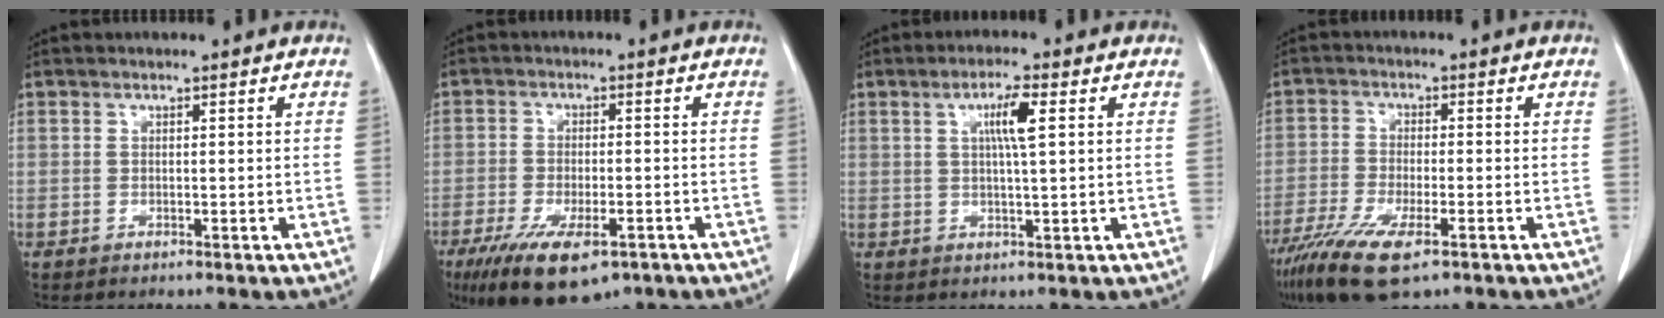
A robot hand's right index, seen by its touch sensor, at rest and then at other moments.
{"total": 11.7, "force": [-7.1, 4.1, 8.3], "torque": [-0.148, -0.021, -0.110]}
{"total": 4.8, "force": [1.4, 0.1, 4.5], "torque": [-0.080, 0.001, 0.024]}
{"total": 10.2, "force": [-6.3, 2.4, 7.7], "torque": [-0.143, -0.025, -0.107]}